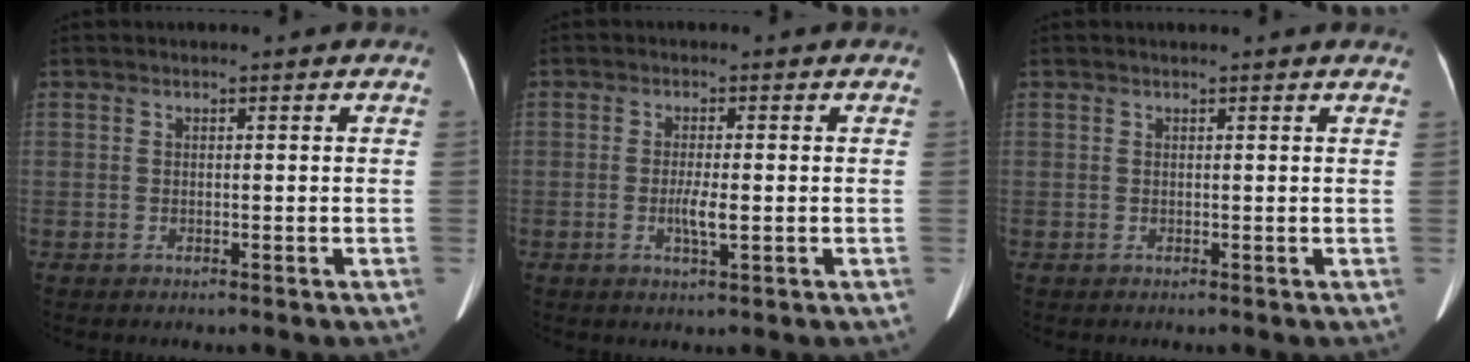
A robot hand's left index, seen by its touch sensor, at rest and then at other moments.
{"total": 3.0, "force": [-0.6, 0.4, 2.9], "torque": [-0.060, -0.004, -0.009]}
{"total": 3.6, "force": [3.4, 0.2, 1.2], "torque": [-0.015, 0.011, 0.025]}